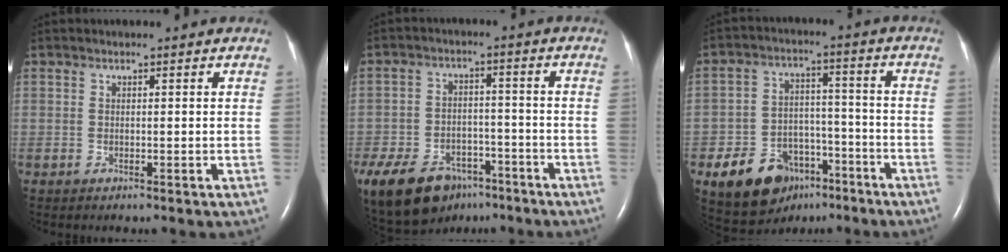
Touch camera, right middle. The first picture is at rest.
{"total": 23.7, "force": [-14.7, 14.7, 11.3], "torque": [-0.318, -0.028, -0.223]}
{"total": 11.9, "force": [-6.9, 7.9, 5.6], "torque": [-0.105, 0.017, -0.105]}